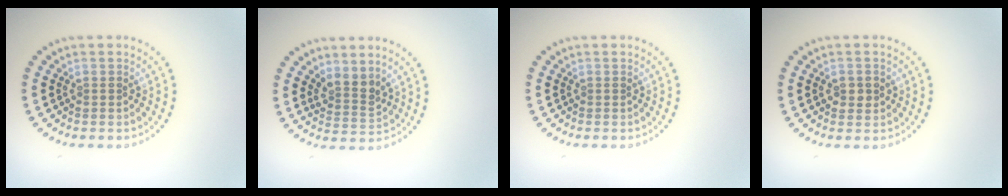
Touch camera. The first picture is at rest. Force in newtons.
{"total": 2.5, "press": 1.9, "slide": 1.7}
{"total": 0.0}
{"total": 1.5, "press": 1.5, "slide": 0.1}